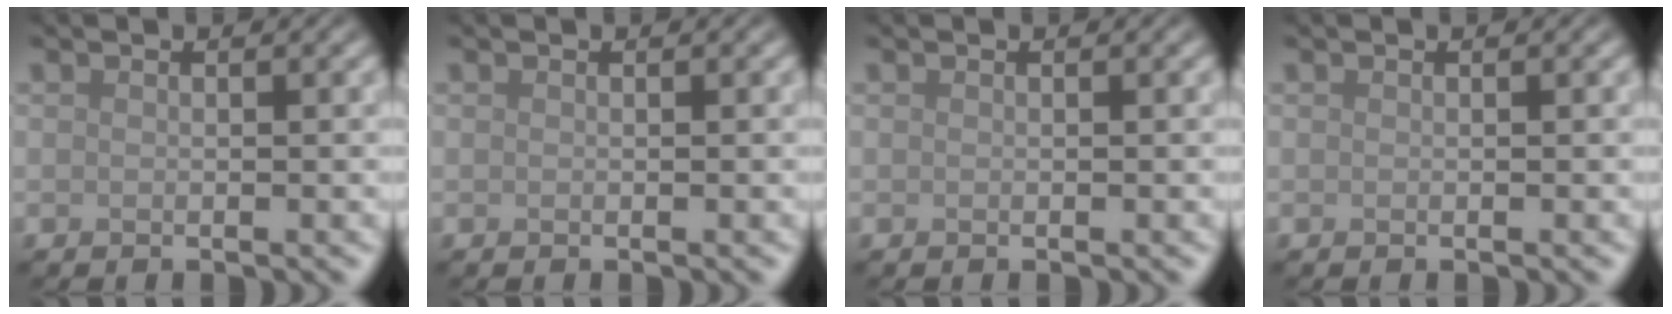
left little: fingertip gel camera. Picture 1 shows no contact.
{"total": 0.0}
{"total": 0.0}
{"total": 0.0}